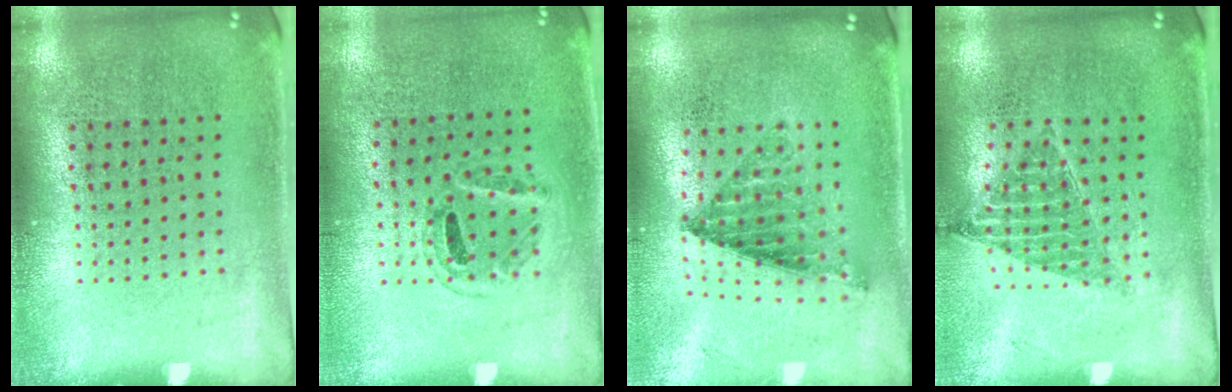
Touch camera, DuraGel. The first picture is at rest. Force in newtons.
{"total": 0.9, "press": 0.8, "slide": 0.5}
{"total": 0.9, "press": 0.9, "slide": 0.0}
{"total": 0.9, "press": 0.9, "slide": 0.1}